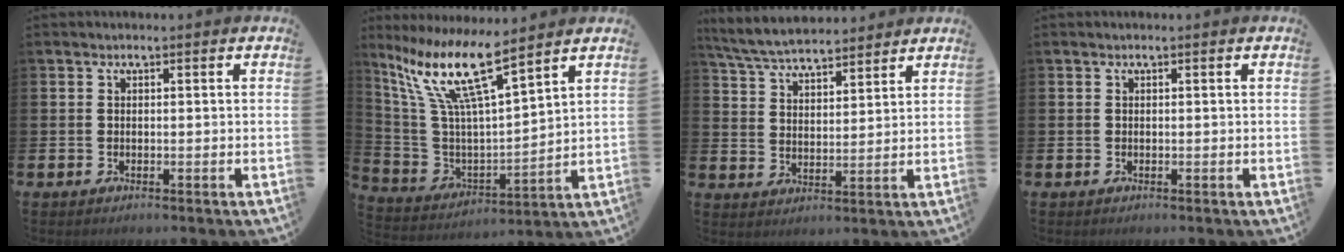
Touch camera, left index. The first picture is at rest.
{"total": 12.1, "force": [8.6, 1.8, 8.3], "torque": [-0.202, -0.045, 0.143]}
{"total": 6.1, "force": [5.8, 1.1, 1.2], "torque": [-0.049, -0.027, 0.106]}
{"total": 0.0}